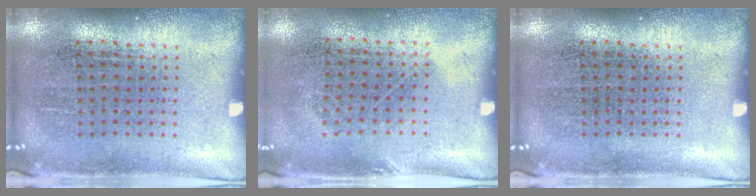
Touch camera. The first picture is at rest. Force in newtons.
{"total": 0.8, "press": 0.6, "slide": 0.5}
{"total": 0.0}